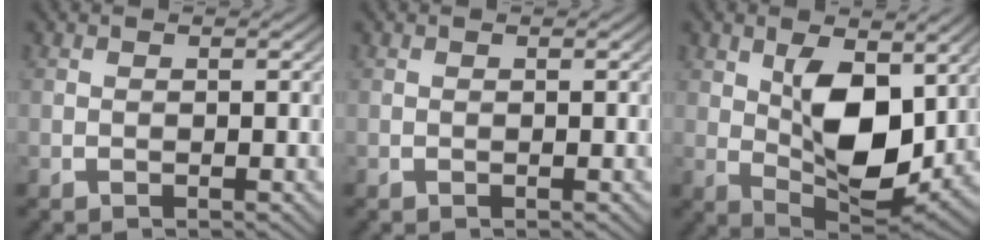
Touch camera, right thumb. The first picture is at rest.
{"total": 0.0}
{"total": 8.6, "force": [0.7, 4.6, 7.2], "torque": [-0.139, -0.041, 0.031]}